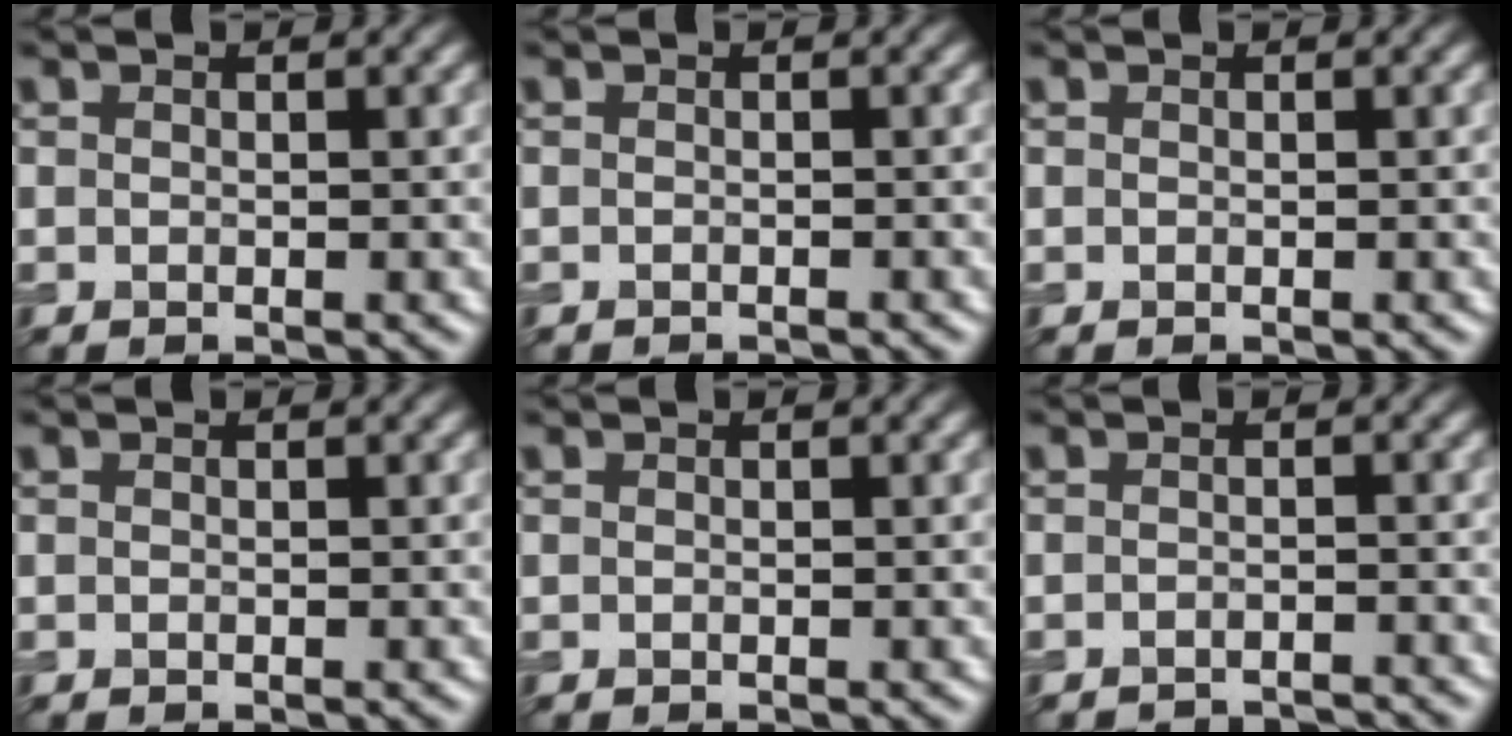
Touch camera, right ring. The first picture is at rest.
{"total": 1.1, "force": [-1.1, 0.1, 0.1], "torque": [0.003, -0.005, -0.018]}
{"total": 0.0}
{"total": 0.0}
{"total": 0.0}
{"total": 3.2, "force": [-3.2, 0.2, 0.4], "torque": [0.000, -0.008, -0.043]}